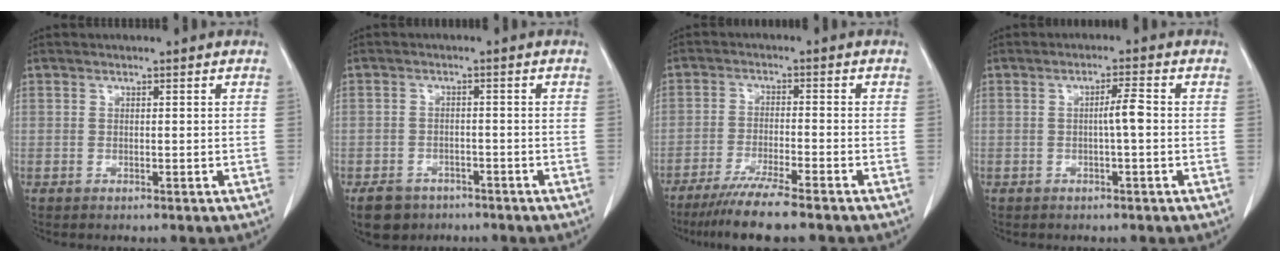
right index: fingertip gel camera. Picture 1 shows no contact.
{"total": 4.9, "force": [-3.4, 3.4, 1.1], "torque": [-0.022, 0.003, -0.052]}
{"total": 8.0, "force": [-6.4, -0.4, 4.9], "torque": [-0.077, -0.022, -0.107]}
{"total": 2.8, "force": [-0.2, 0.0, 2.8], "torque": [-0.047, 0.002, -0.005]}